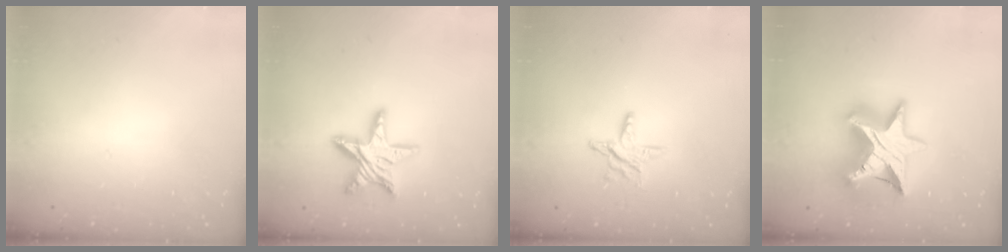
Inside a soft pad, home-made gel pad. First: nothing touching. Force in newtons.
{"total": 13.9, "press": 13.9, "slide": 1.1}
{"total": 6.9, "press": 6.9, "slide": 0.4}
{"total": 16.8, "press": 16.8, "slide": 1.1}